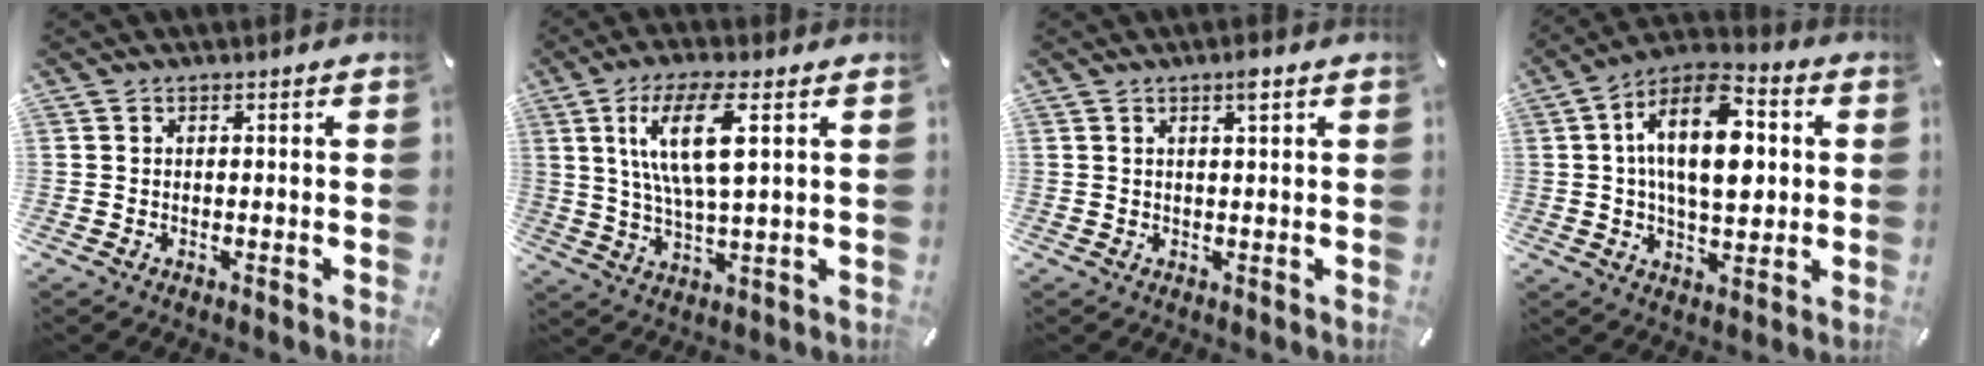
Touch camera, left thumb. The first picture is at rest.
{"total": 12.4, "force": [4.5, 3.4, 11.1], "torque": [-0.232, -0.001, 0.069]}
{"total": 2.2, "force": [1.2, 0.2, 1.9], "torque": [-0.040, 0.002, 0.020]}
{"total": 17.2, "force": [2.8, 9.5, 14.1], "torque": [-0.250, -0.008, 0.042]}